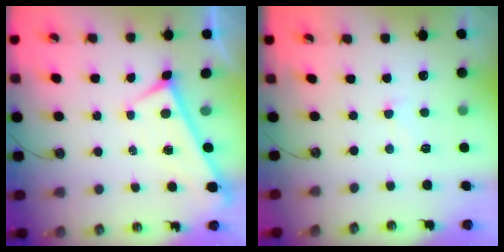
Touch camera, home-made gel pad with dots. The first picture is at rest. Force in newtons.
{"total": 4.1, "press": 4.1, "slide": 0.7}